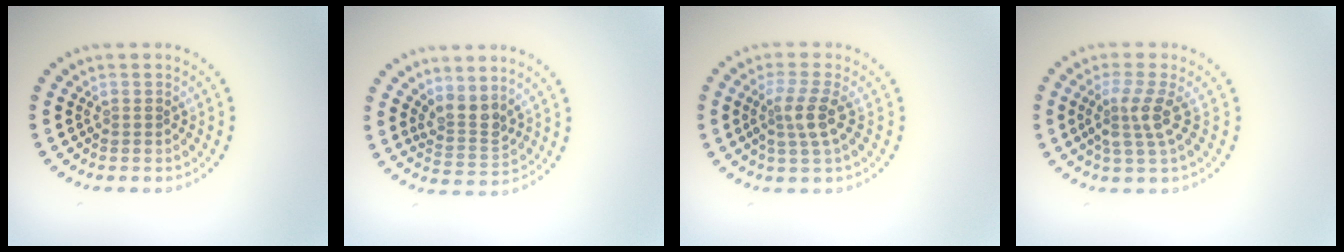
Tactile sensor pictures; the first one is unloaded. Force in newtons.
{"total": 2.6, "press": 2.0, "slide": 1.7}
{"total": 2.7, "press": 2.2, "slide": 1.6}
{"total": 2.7, "press": 2.0, "slide": 1.8}